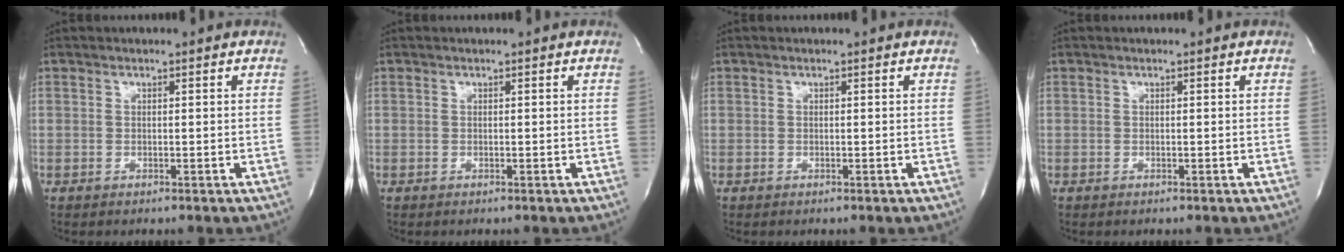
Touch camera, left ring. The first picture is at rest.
{"total": 0.0}
{"total": 0.0}
{"total": 0.0}